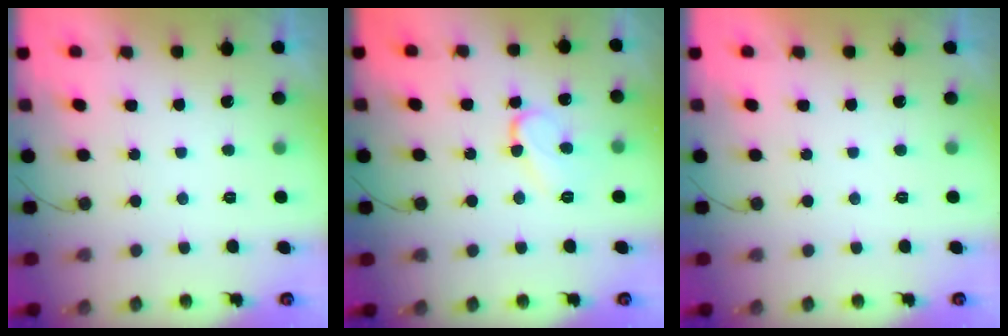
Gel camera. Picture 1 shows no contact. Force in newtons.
{"total": 9.1, "press": 9.0, "slide": 1.1}
{"total": 1.7, "press": 1.7, "slide": 0.1}